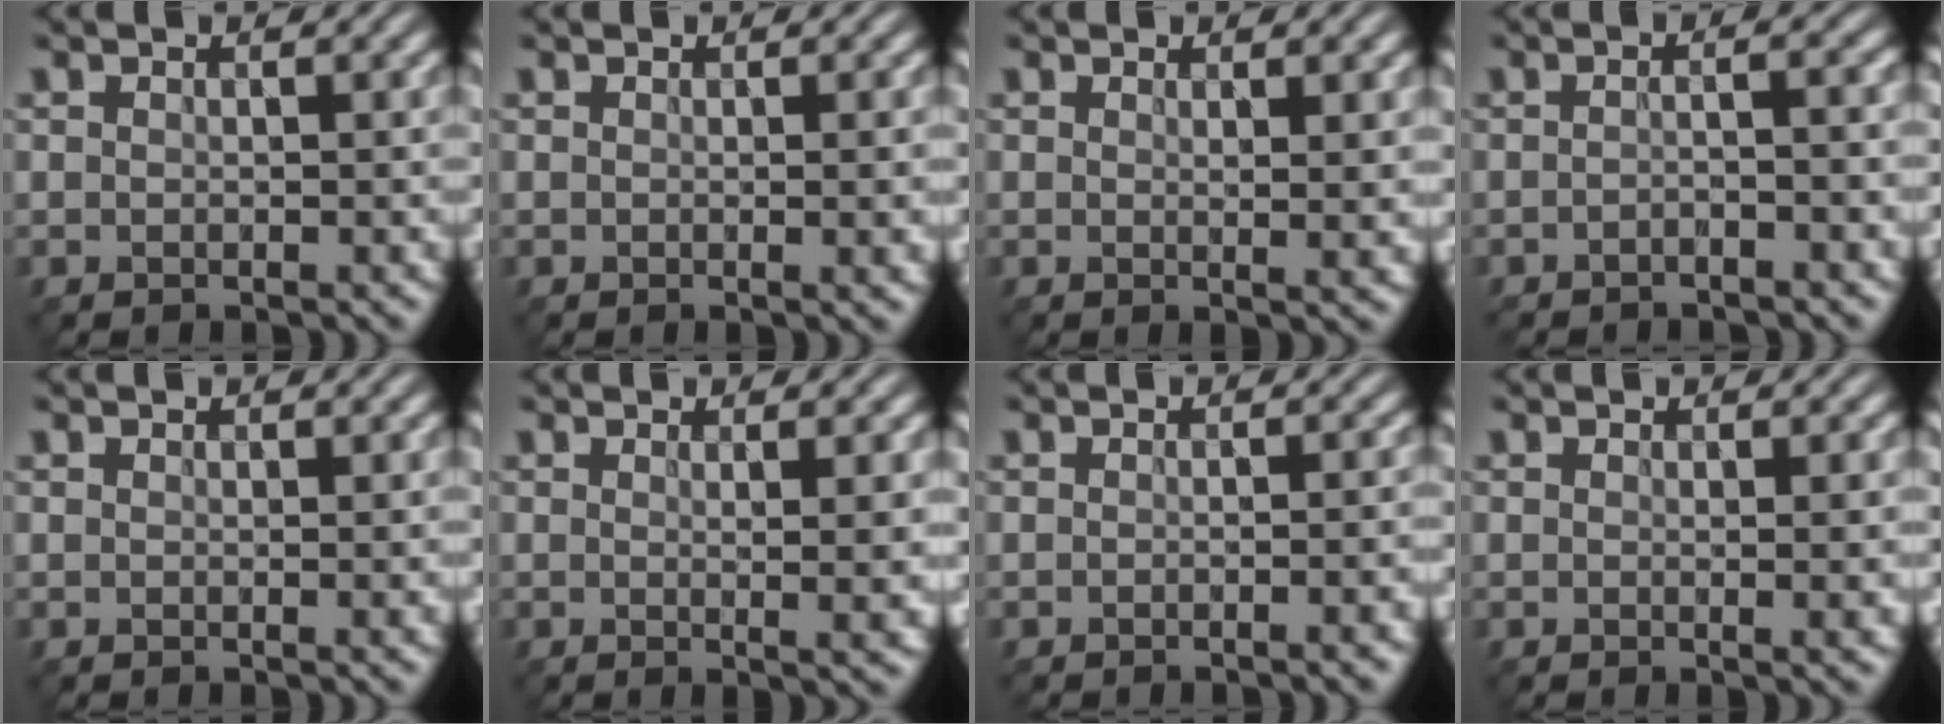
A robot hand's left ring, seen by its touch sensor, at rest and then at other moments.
{"total": 2.3, "force": [0.0, 0.7, 2.2], "torque": [-0.021, 0.000, -0.004]}
{"total": 2.5, "force": [0.6, 0.7, 2.4], "torque": [-0.028, -0.002, 0.006]}
{"total": 3.1, "force": [-1.2, 0.9, 2.7], "torque": [-0.026, 0.002, -0.031]}
{"total": 1.3, "force": [0.3, 0.4, 1.2], "torque": [-0.009, 0.002, 0.001]}
{"total": 4.5, "force": [0.6, 1.3, 4.3], "torque": [-0.047, 0.001, 0.007]}
{"total": 3.8, "force": [-1.0, 1.6, 3.3], "torque": [-0.004, 0.013, -0.028]}
{"total": 2.9, "force": [0.1, 0.8, 2.8], "torque": [-0.028, 0.000, -0.001]}